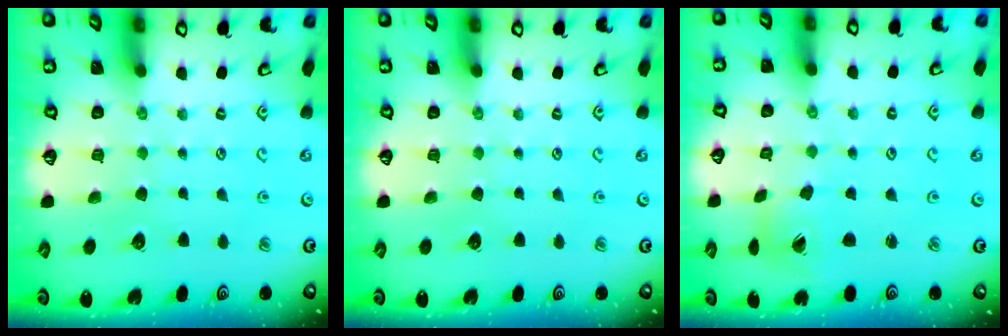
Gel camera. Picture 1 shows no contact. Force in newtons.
{"total": 0.0}
{"total": 1.3, "press": 1.3, "slide": 0.1}